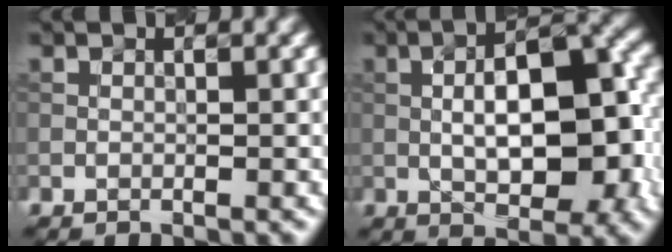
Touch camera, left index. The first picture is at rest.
{"total": 9.9, "force": [-0.5, 4.1, 9.0], "torque": [-0.126, 0.013, -0.008]}